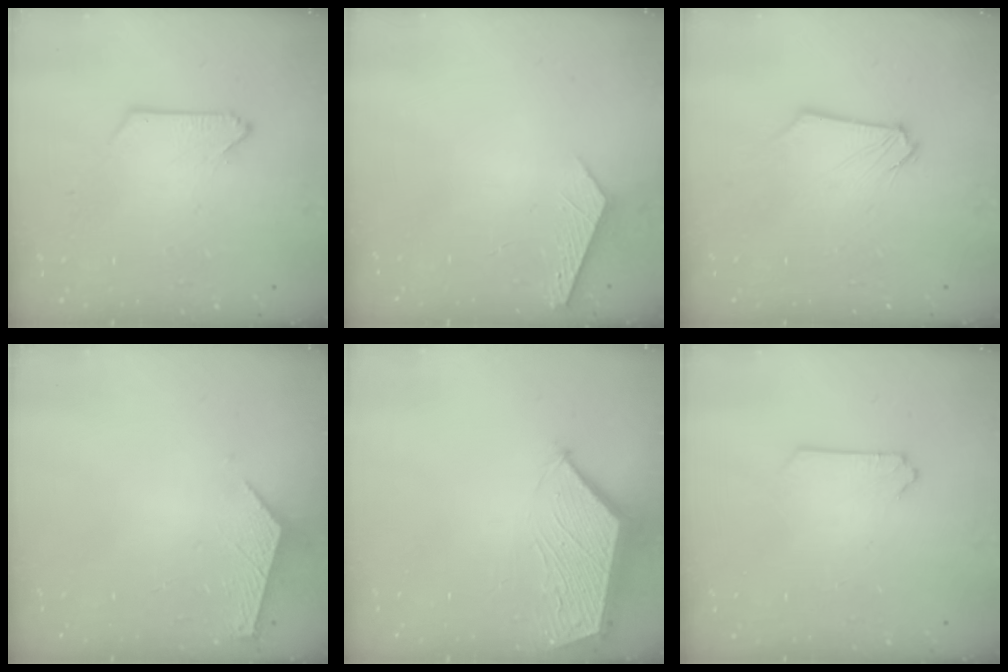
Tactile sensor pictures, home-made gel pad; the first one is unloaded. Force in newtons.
{"total": 2.7, "press": 2.7, "slide": 0.3}
{"total": 1.3, "press": 1.2, "slide": 0.2}
{"total": 2.4, "press": 2.4, "slide": 0.3}
{"total": 3.4, "press": 3.3, "slide": 0.5}
{"total": 0.0}